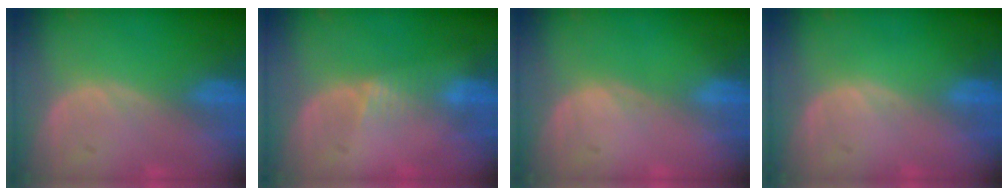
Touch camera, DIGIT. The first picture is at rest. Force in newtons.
{"total": 1.8, "press": 1.5, "slide": 1.0}
{"total": 0.0}
{"total": 0.0}